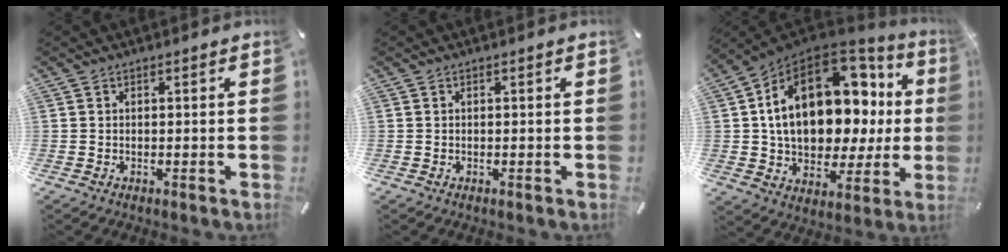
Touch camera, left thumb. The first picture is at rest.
{"total": 0.0}
{"total": 22.7, "force": [5.6, 14.3, 16.7], "torque": [-0.277, -0.028, 0.098]}